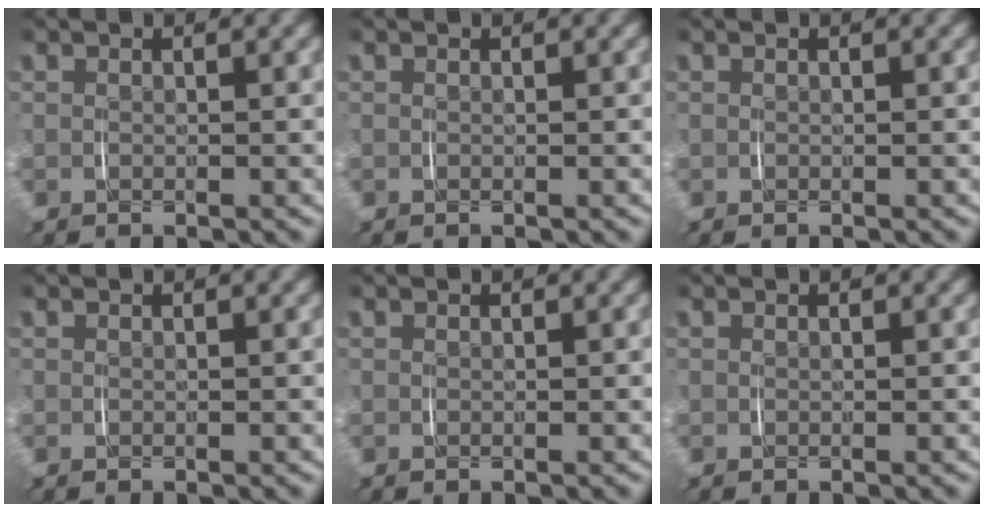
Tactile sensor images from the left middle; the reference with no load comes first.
{"total": 0.0}
{"total": 0.0}
{"total": 0.0}
{"total": 0.0}
{"total": 0.0}